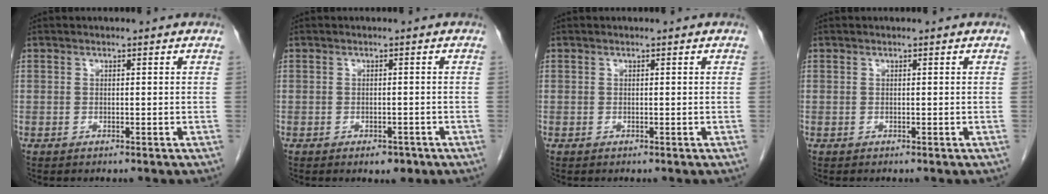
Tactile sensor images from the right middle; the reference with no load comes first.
{"total": 2.2, "force": [-1.4, 1.1, 1.4], "torque": [-0.016, 0.001, -0.013]}
{"total": 0.0}
{"total": 0.0}